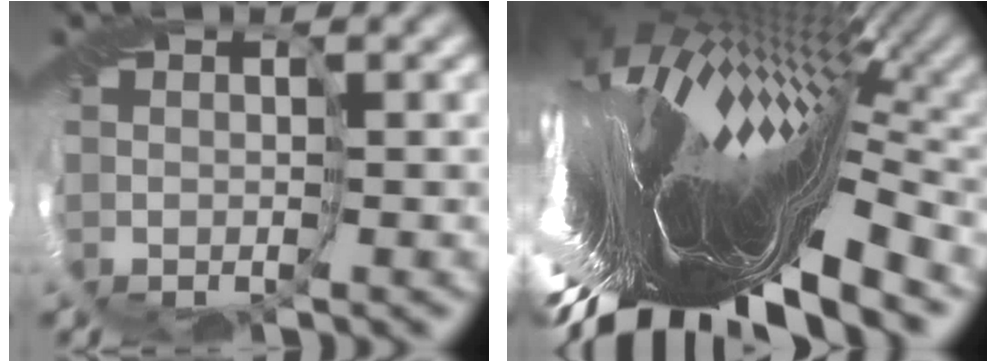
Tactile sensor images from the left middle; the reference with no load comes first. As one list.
[{"total": 17.6, "force": [-3.6, 5.6, 16.3], "torque": [-0.253, -0.033, -0.055]}]